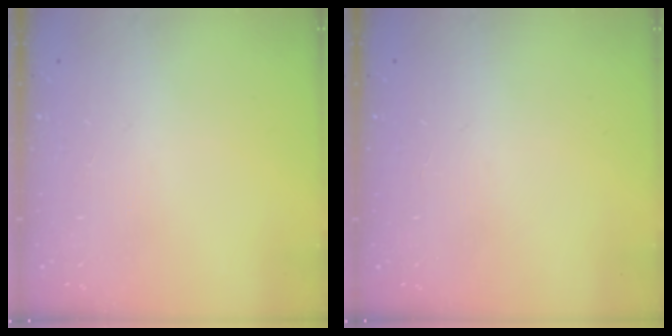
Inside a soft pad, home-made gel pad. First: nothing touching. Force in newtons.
{"total": 0.0}